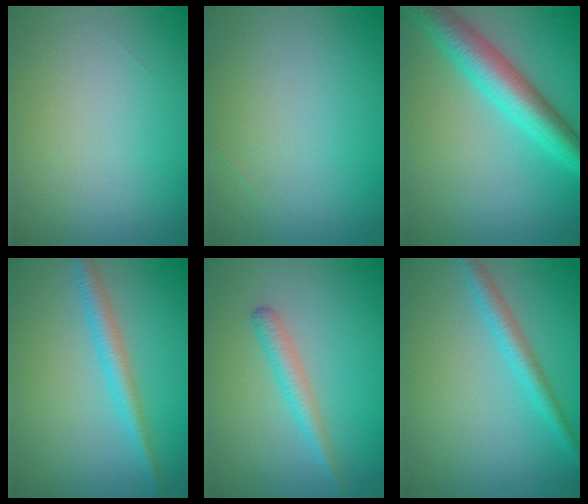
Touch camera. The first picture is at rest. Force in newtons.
{"total": 0.0}
{"total": 6.3, "press": 6.3, "slide": 0.0}
{"total": 2.6, "press": 2.6, "slide": 0.1}
{"total": 2.1, "press": 2.1, "slide": 0.0}
{"total": 2.5, "press": 2.5, "slide": 0.1}